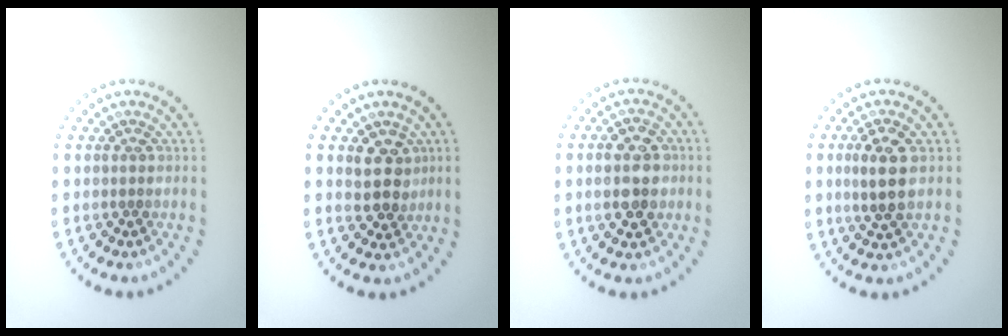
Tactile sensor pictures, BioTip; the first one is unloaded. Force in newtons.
{"total": 3.0, "press": 2.7, "slide": 1.2}
{"total": 4.3, "press": 4.2, "slide": 0.5}
{"total": 3.1, "press": 3.1, "slide": 0.7}